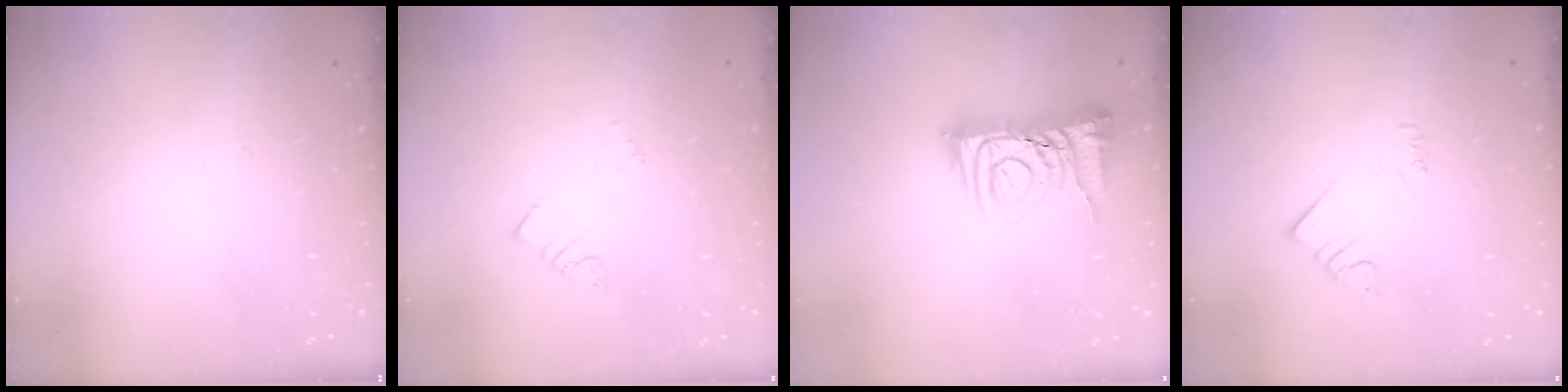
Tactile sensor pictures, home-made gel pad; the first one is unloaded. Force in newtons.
{"total": 1.9, "press": 1.9, "slide": 0.1}
{"total": 10.1, "press": 10.0, "slide": 1.4}
{"total": 3.3, "press": 3.2, "slide": 0.6}